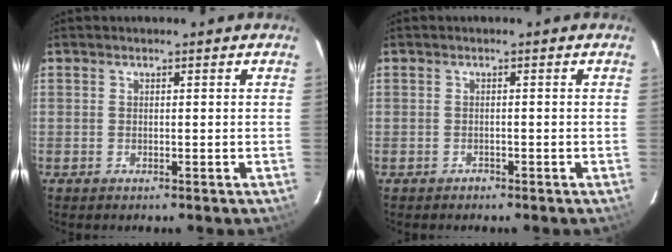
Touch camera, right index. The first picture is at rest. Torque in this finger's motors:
{"motor_torque": [-0.10, -0.06, -0.02, 0.00]}